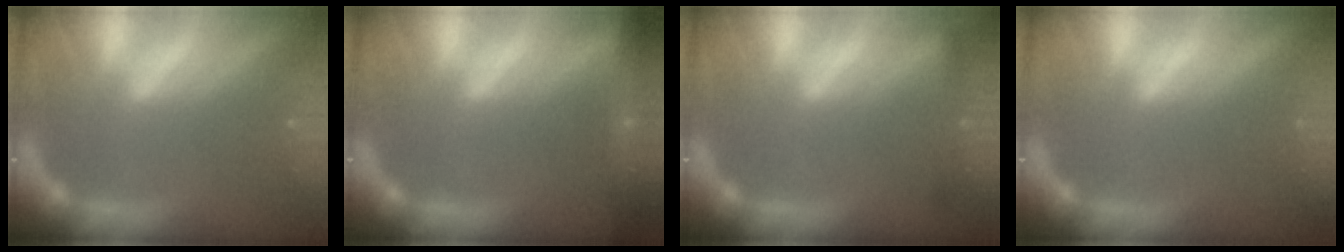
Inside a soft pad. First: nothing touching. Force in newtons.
{"total": 10.0}
{"total": 2.4}
{"total": 0.0}